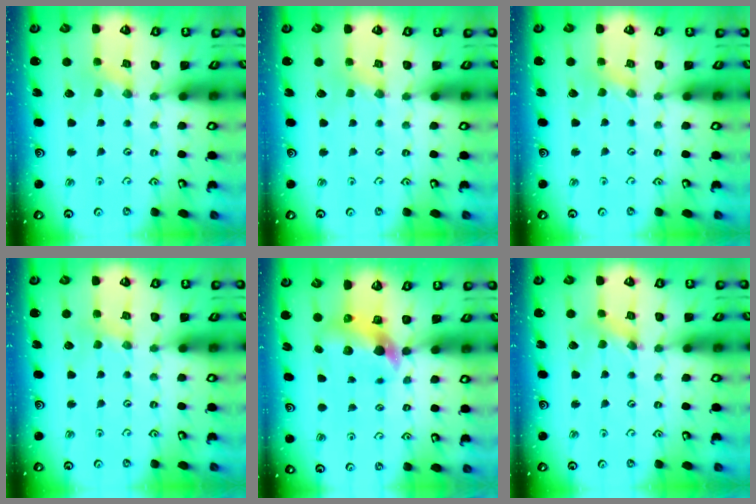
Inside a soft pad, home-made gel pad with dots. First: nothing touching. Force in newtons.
{"total": 1.8, "press": 1.8, "slide": 0.3}
{"total": 0.0}
{"total": 1.1, "press": 1.0, "slide": 0.3}
{"total": 6.8, "press": 6.8, "slide": 0.9}
{"total": 1.6, "press": 1.6, "slide": 0.3}